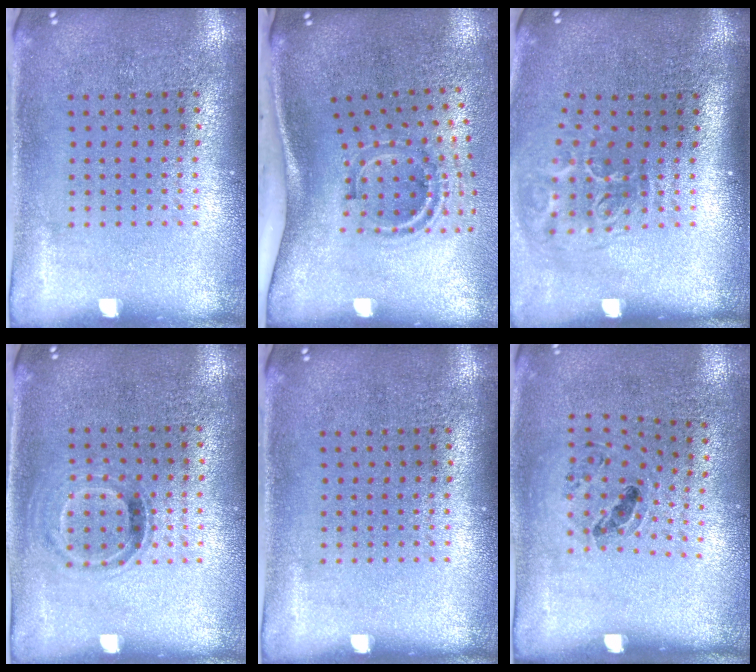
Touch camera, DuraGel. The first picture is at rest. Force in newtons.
{"total": 1.9, "press": 1.2, "slide": 1.5}
{"total": 2.1, "press": 1.3, "slide": 1.6}
{"total": 0.8, "press": 0.7, "slide": 0.4}
{"total": 0.0}
{"total": 1.2, "press": 0.9, "slide": 0.8}